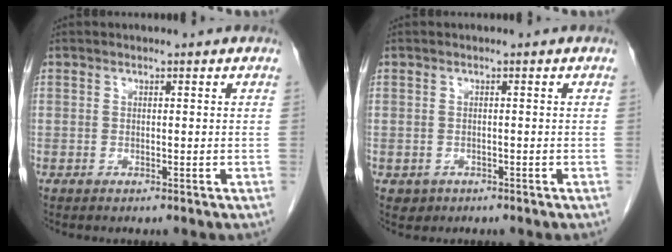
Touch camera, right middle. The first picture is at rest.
{"total": 1.3, "force": [-0.6, 1.2, 0.1], "torque": [-0.004, 0.005, -0.001]}